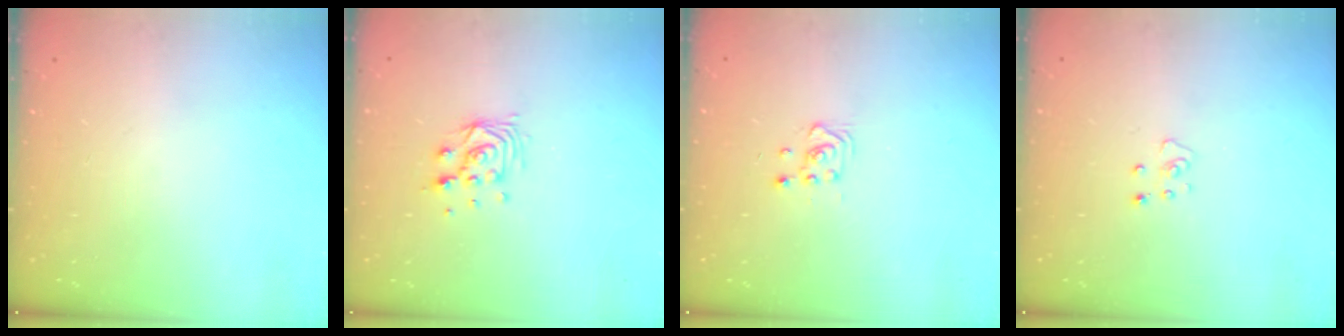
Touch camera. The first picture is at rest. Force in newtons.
{"total": 8.2, "press": 8.2, "slide": 0.6}
{"total": 3.8, "press": 3.7, "slide": 0.6}
{"total": 2.8, "press": 2.8, "slide": 0.2}